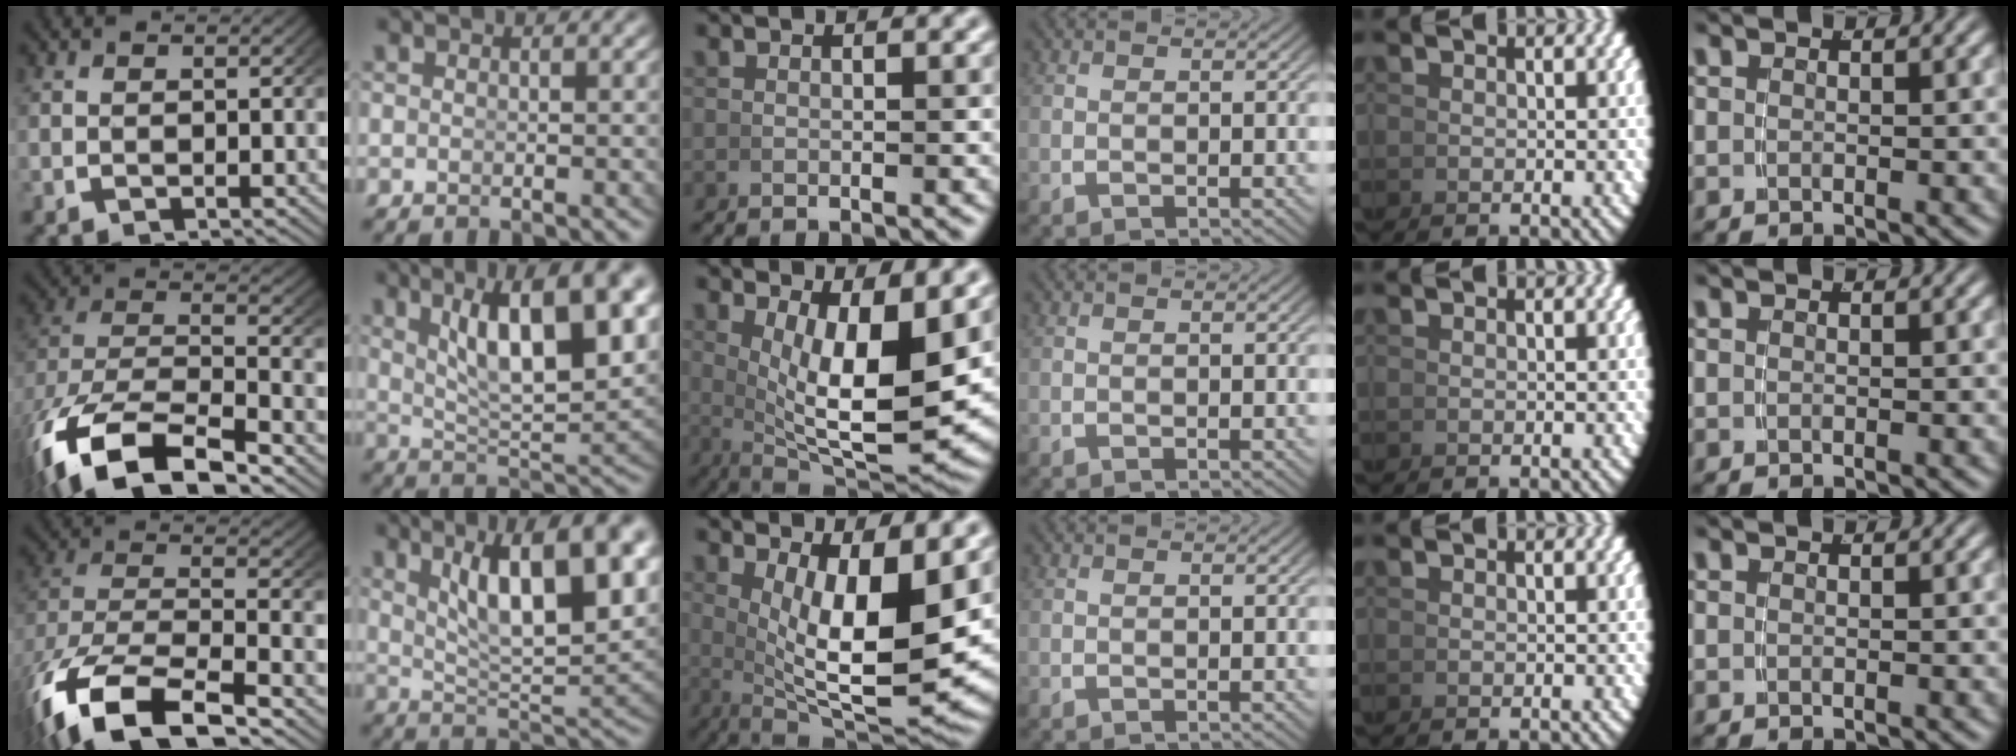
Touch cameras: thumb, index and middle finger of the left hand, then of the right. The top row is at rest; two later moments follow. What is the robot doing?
{"motion": "lift_and_place", "object": "cup"}